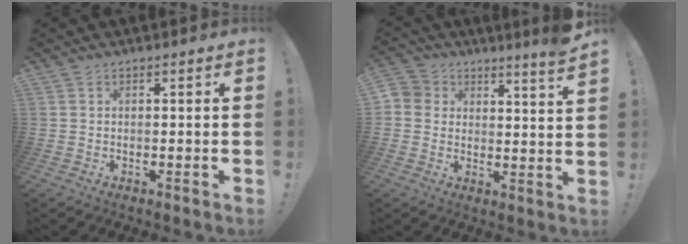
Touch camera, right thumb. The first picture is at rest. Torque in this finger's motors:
{"motor_torque": [0.09, 0.10, 0.09, 0.05, 0.17]}